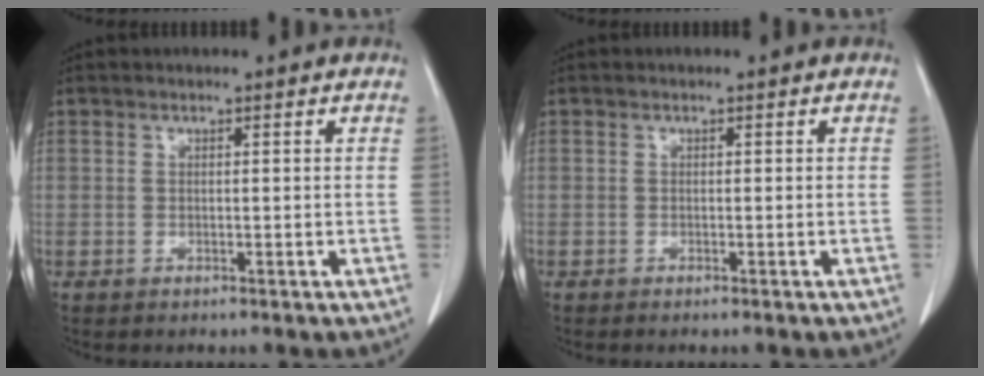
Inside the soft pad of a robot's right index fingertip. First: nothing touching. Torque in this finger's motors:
{"motor_torque": [-0.04, 0.03, 0.06, 0.01]}